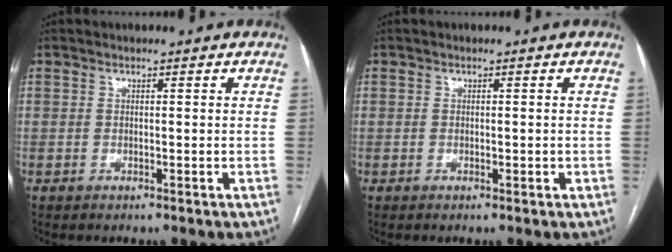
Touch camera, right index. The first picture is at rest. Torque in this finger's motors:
{"motor_torque": [-0.06, 0.56, 0.02, 0.02]}